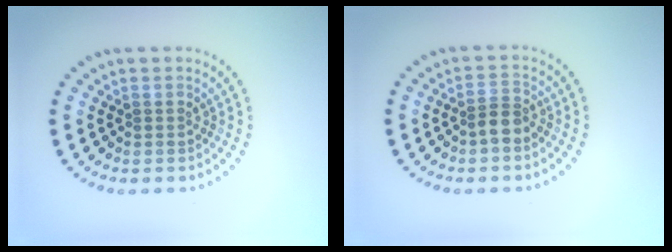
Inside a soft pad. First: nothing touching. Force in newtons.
{"total": 1.9, "press": 1.6, "slide": 1.0}